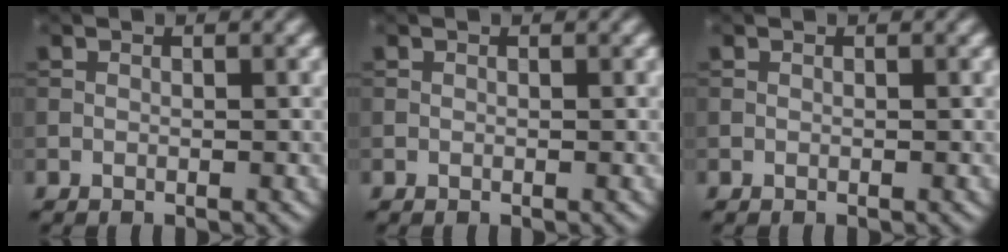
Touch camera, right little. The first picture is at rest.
{"total": 0.0}
{"total": 0.0}